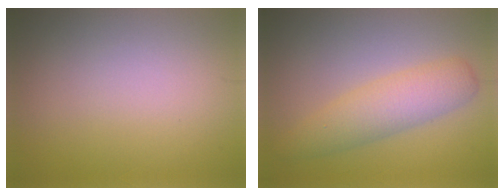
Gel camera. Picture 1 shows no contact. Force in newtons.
{"total": 4.0, "press": 4.0, "slide": 0.1}